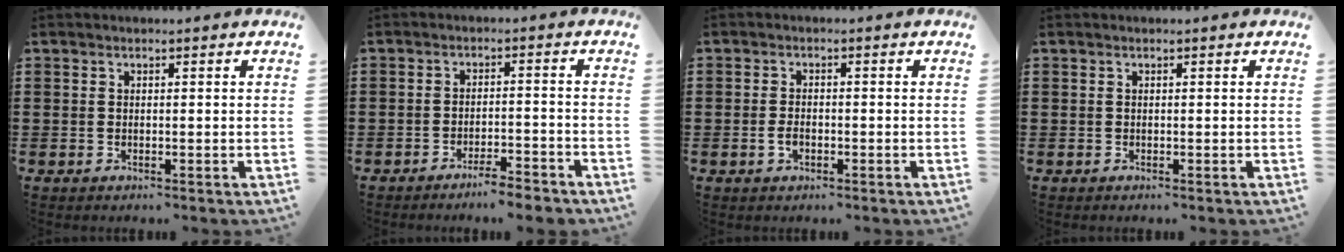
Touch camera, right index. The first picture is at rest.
{"total": 3.6, "force": [-3.4, 0.0, 1.2], "torque": [-0.021, 0.000, -0.068]}
{"total": 1.9, "force": [-0.7, 1.0, 1.4], "torque": [-0.028, 0.000, -0.013]}
{"total": 0.0}